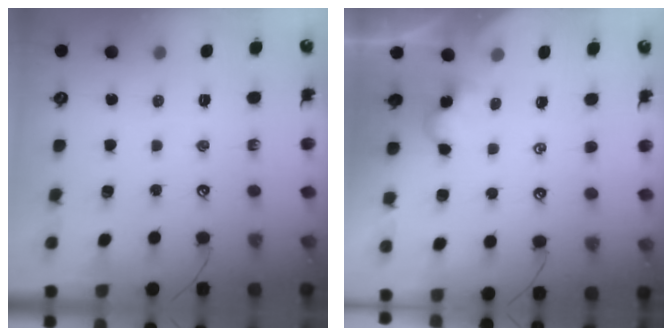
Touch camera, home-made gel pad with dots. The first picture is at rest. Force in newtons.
{"total": 1.9, "press": 1.9, "slide": 0.1}